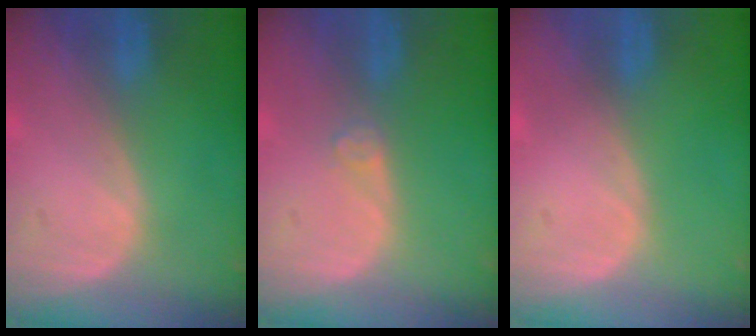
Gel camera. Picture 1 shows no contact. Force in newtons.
{"total": 1.2, "press": 1.2, "slide": 0.3}
{"total": 0.0}